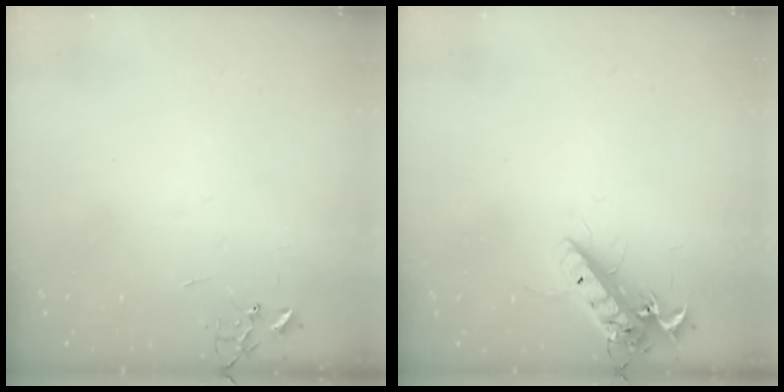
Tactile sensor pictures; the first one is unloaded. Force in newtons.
{"total": 14.8, "press": 14.5, "slide": 2.8}